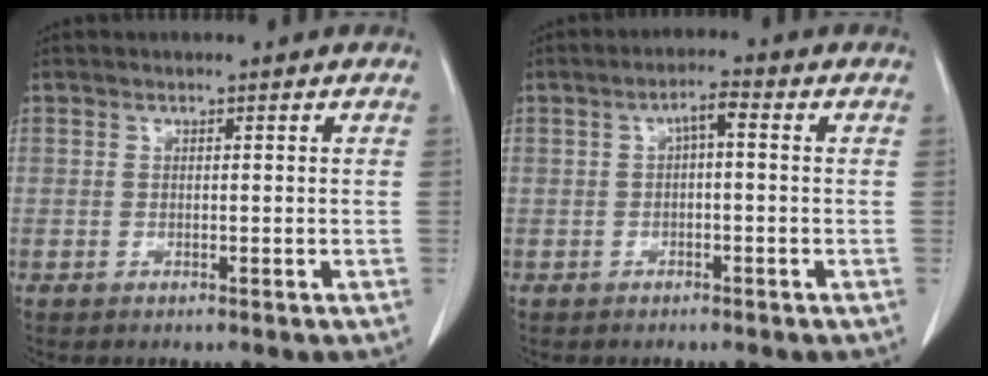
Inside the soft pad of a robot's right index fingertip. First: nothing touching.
{"total": 2.7, "force": [0.3, 0.7, 2.6], "torque": [-0.046, 0.012, 0.003]}